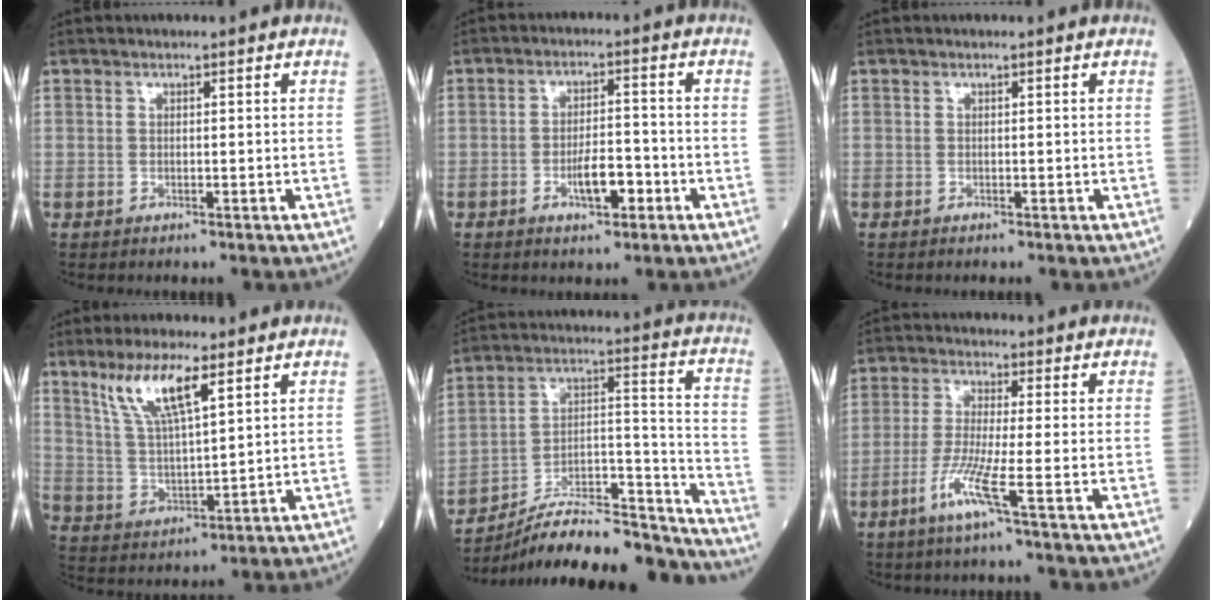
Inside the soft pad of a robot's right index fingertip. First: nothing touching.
{"total": 5.6, "force": [-2.3, 1.8, 4.7], "torque": [-0.084, 0.003, -0.038]}
{"total": 0.0}
{"total": 9.3, "force": [5.5, 1.4, 7.3], "torque": [-0.150, 0.001, 0.111]}
{"total": 23.3, "force": [-21.5, 3.0, 8.7], "torque": [-0.098, 0.039, -0.335]}
{"total": 6.1, "force": [-2.9, -1.0, 5.2], "torque": [-0.112, -0.017, -0.066]}